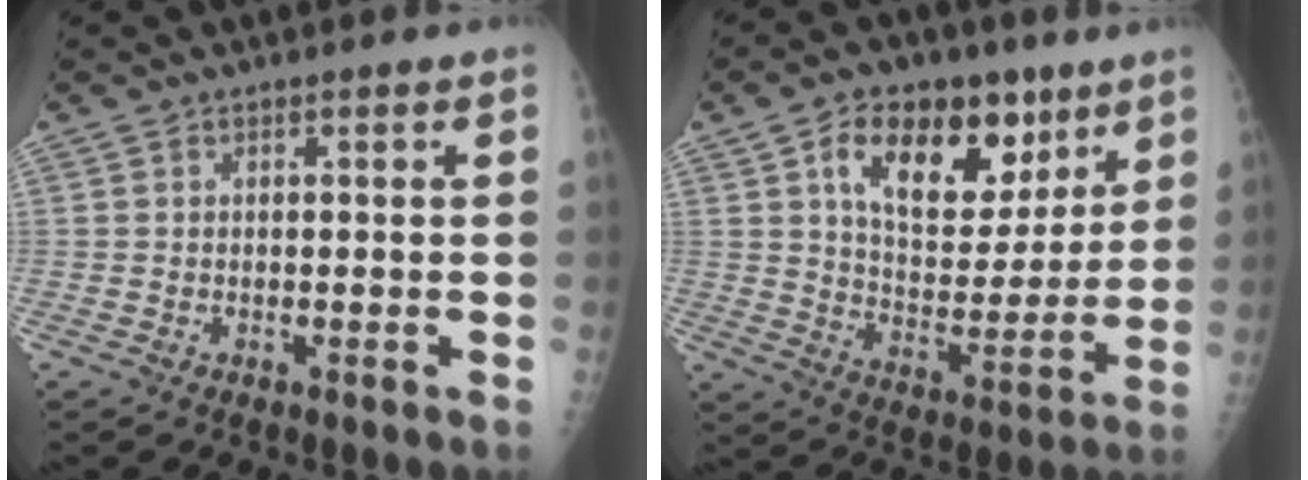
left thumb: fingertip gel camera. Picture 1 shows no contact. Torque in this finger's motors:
{"motor_torque": [0.27, 0.37, 0.67, -0.26, 0.08]}